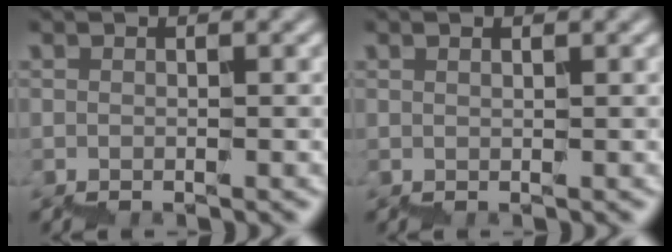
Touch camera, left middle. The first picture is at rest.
{"total": 1.0, "force": [0.9, 0.1, 0.4], "torque": [0.009, 0.005, 0.019]}